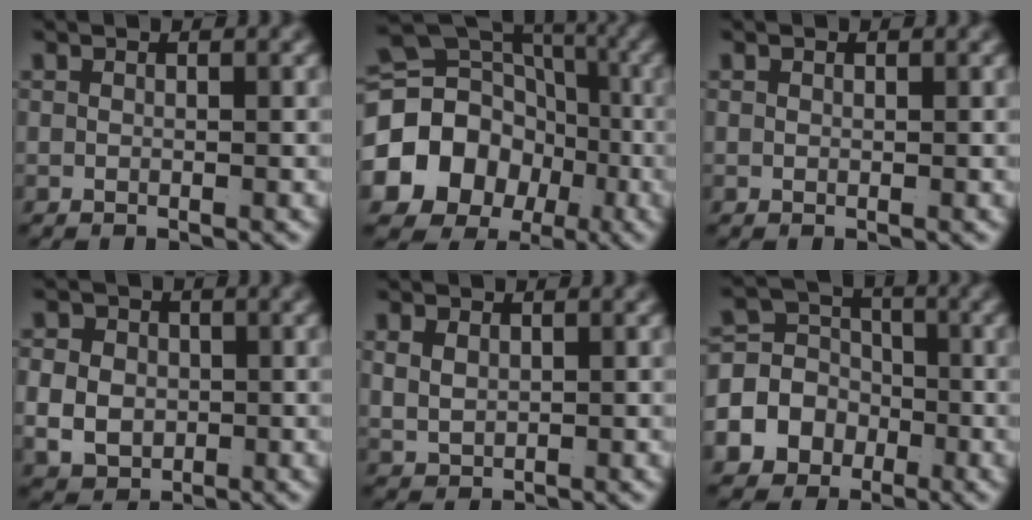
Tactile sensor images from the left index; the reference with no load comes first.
{"total": 19.1, "force": [-3.3, 16.9, 8.2], "torque": [-0.178, -0.065, -0.050]}
{"total": 0.0}
{"total": 5.1, "force": [-0.4, 4.5, 2.2], "torque": [-0.047, -0.015, 0.000]}
{"total": 2.2, "force": [0.8, 1.7, 1.2], "torque": [-0.032, -0.008, 0.027]}
{"total": 10.2, "force": [-2.2, 9.1, 3.9], "torque": [-0.093, -0.029, -0.043]}